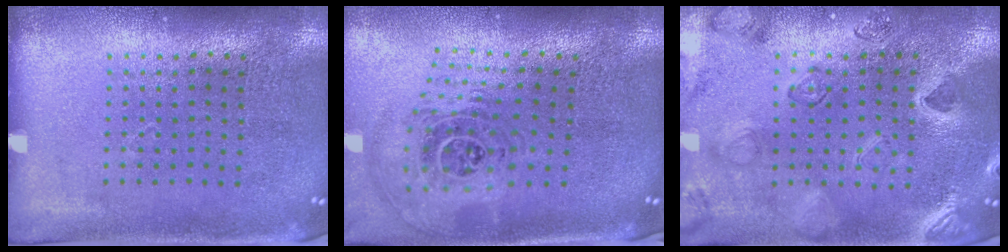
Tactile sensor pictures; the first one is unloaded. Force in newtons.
{"total": 1.8, "press": 1.5, "slide": 1.1}
{"total": 2.5, "press": 2.4, "slide": 0.9}